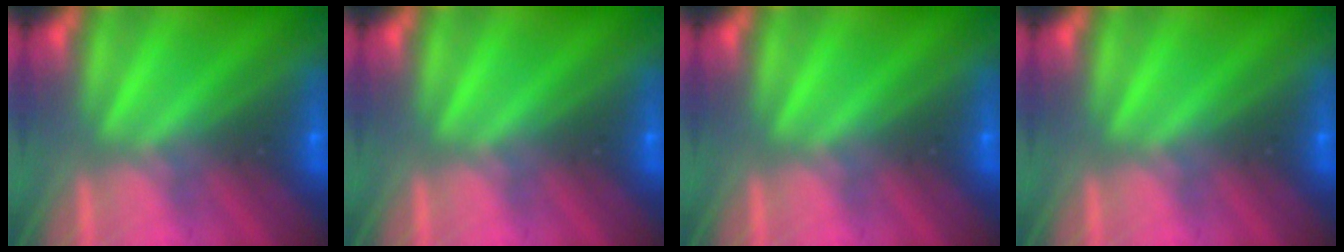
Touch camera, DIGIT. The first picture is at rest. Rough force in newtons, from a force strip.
{"total": 0.0}
{"total": 0.0}
{"total": 0.0}